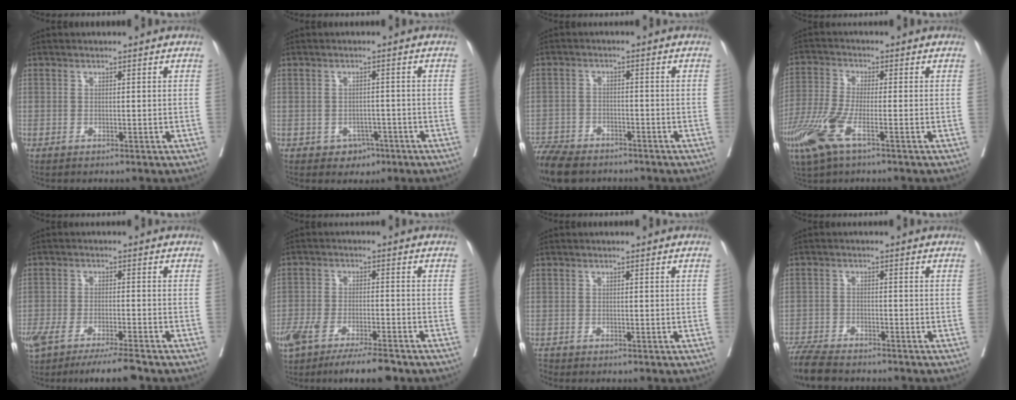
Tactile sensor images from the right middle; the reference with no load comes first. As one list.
[{"total": 2.9, "force": [-1.5, 2.3, 0.8], "torque": [-0.003, 0.009, -0.014]}, {"total": 9.4, "force": [-8.0, 3.4, 3.6], "torque": [-0.065, -0.015, -0.135]}, {"total": 8.2, "force": [-4.1, 1.5, 7.0], "torque": [-0.169, -0.019, -0.085]}, {"total": 8.6, "force": [-7.0, 0.2, 4.9], "torque": [-0.077, -0.013, -0.115]}, {"total": 10.4, "force": [-8.0, 1.8, 6.4], "torque": [-0.107, -0.013, -0.130]}, {"total": 0.5, "force": [-0.5, -0.1, 0.2], "torque": [-0.009, -0.002, -0.008]}, {"total": 8.2, "force": [-7.4, 1.6, 3.3], "torque": [-0.054, -0.020, -0.127]}]